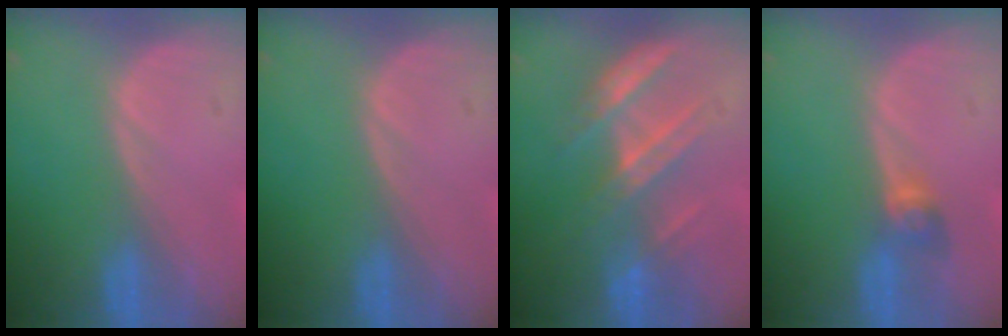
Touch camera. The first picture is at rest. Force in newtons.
{"total": 0.0}
{"total": 7.3, "press": 6.6, "slide": 3.2}
{"total": 2.7, "press": 2.5, "slide": 0.9}